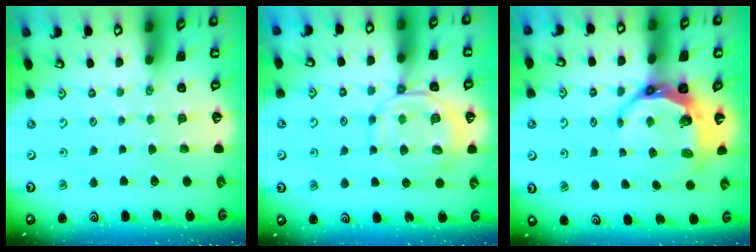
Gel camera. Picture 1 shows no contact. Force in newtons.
{"total": 9.4, "press": 9.4, "slide": 1.1}
{"total": 9.6, "press": 8.7, "slide": 4.1}